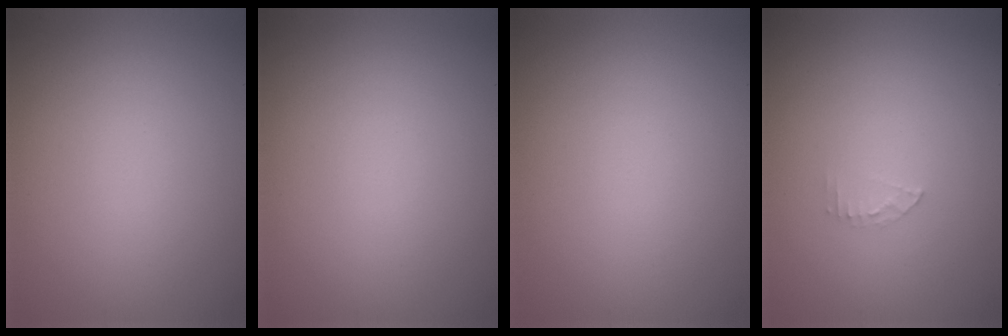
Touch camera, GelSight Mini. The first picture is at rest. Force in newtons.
{"total": 0.0}
{"total": 0.0}
{"total": 0.9, "press": 0.9, "slide": 0.1}